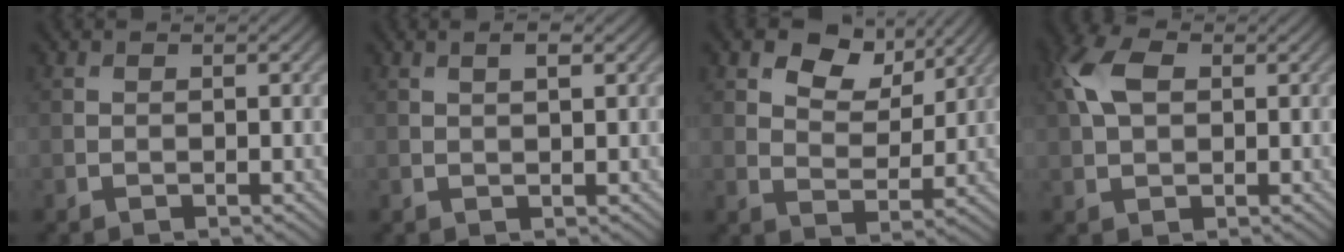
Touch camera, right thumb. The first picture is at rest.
{"total": 1.7, "force": [0.9, 0.3, 1.5], "torque": [-0.022, -0.001, 0.018]}
{"total": 6.8, "force": [4.1, 3.8, 3.9], "torque": [-0.071, -0.007, 0.066]}
{"total": 6.6, "force": [1.8, 4.1, 4.9], "torque": [-0.129, 0.018, 0.028]}